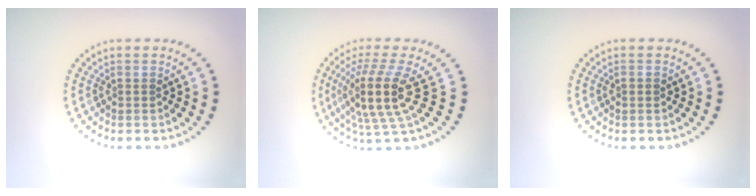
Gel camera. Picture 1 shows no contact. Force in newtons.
{"total": 4.9, "press": 3.7, "slide": 3.2}
{"total": 0.8, "press": 0.8, "slide": 0.2}